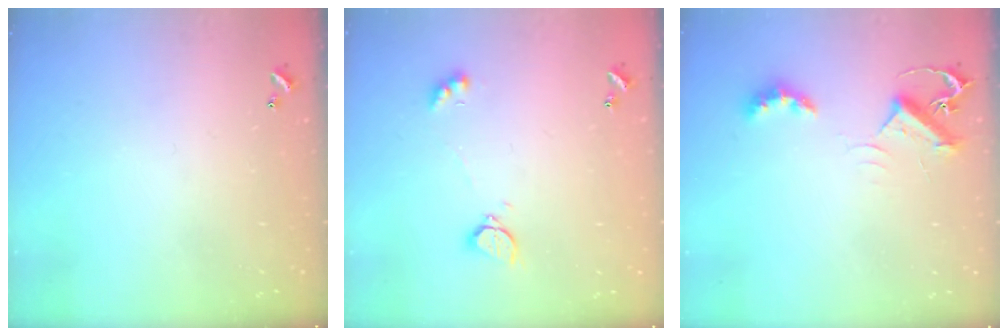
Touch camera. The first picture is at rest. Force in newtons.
{"total": 2.1, "press": 2.0, "slide": 0.5}
{"total": 6.6, "press": 6.6, "slide": 0.4}